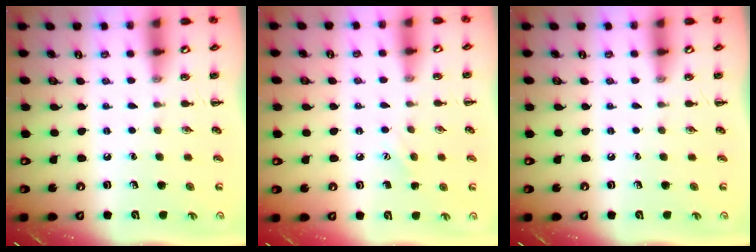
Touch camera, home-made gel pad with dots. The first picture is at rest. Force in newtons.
{"total": 4.9, "press": 4.7, "slide": 1.2}
{"total": 0.0}